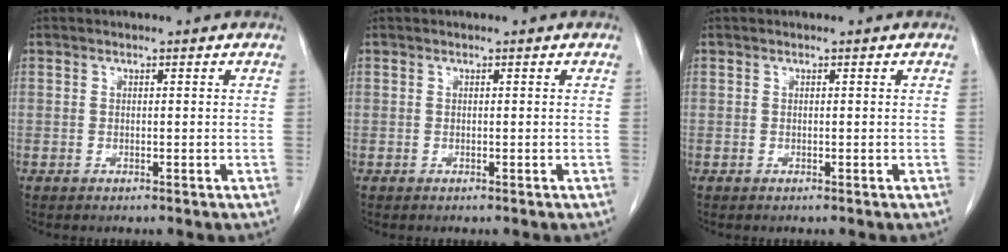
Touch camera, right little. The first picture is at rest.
{"total": 0.0}
{"total": 0.0}